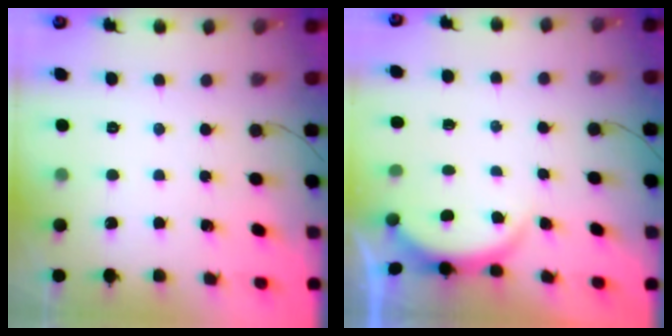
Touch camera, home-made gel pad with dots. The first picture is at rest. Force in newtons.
{"total": 2.3, "press": 2.2, "slide": 0.5}